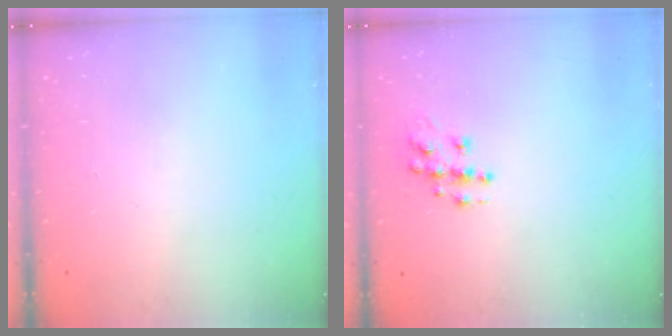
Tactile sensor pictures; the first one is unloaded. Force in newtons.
{"total": 9.5, "press": 9.5, "slide": 0.6}